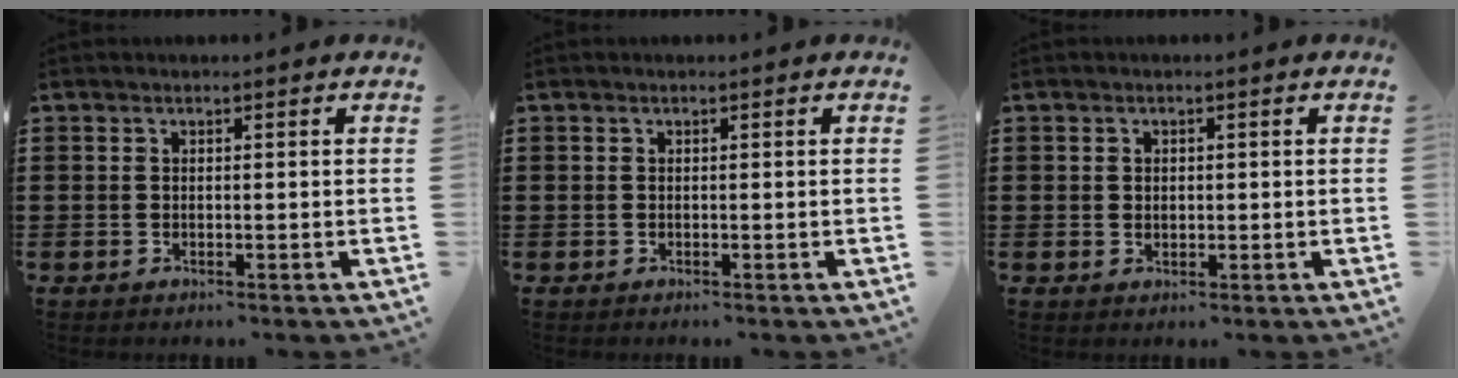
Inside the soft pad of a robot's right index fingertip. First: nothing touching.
{"total": 0.0}
{"total": 1.0, "force": [0.3, 0.8, 0.5], "torque": [-0.011, 0.006, 0.005]}